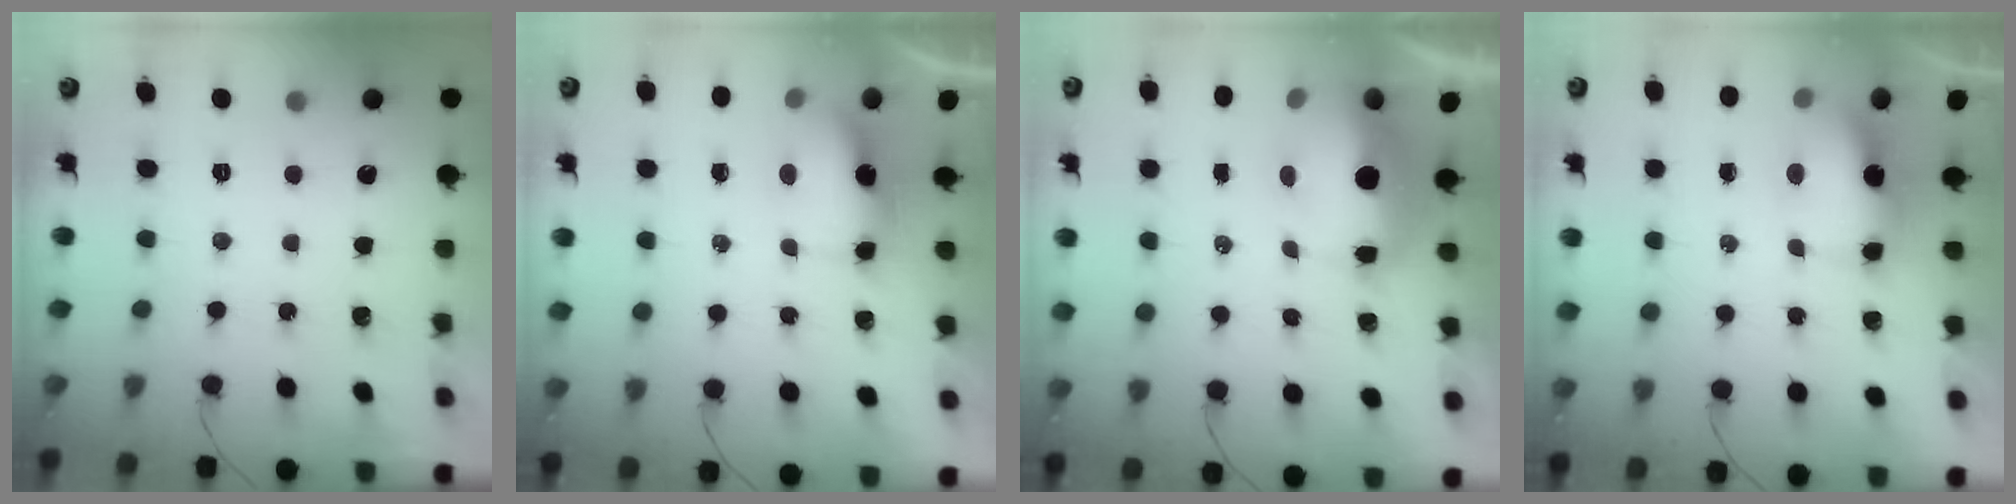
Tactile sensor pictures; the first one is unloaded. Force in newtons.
{"total": 6.3, "press": 6.2, "slide": 0.7}
{"total": 10.2, "press": 10.1, "slide": 1.7}
{"total": 8.0, "press": 7.7, "slide": 1.8}